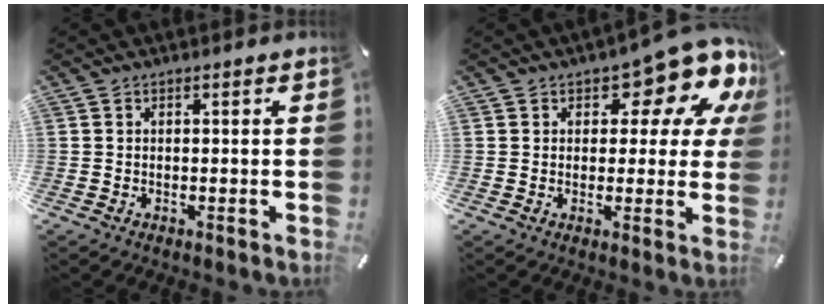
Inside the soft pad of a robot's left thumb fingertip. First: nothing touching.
{"total": 13.6, "force": [8.3, 6.2, 8.8], "torque": [-0.109, -0.066, 0.136]}